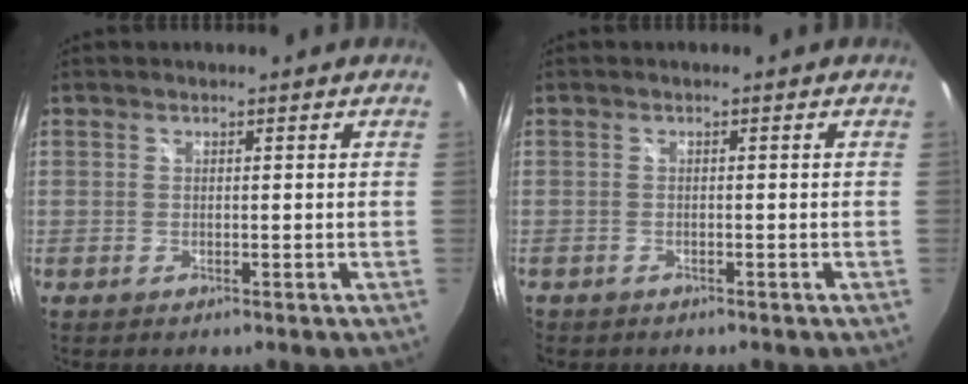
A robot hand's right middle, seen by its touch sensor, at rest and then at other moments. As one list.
[{"total": 1.2, "force": [-0.9, 0.8, 0.1], "torque": [-0.008, -0.002, -0.015]}]